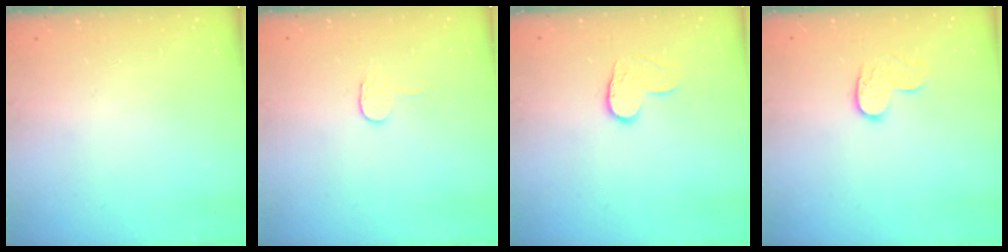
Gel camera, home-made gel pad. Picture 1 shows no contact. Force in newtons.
{"total": 2.7, "press": 2.7, "slide": 0.2}
{"total": 6.9, "press": 6.8, "slide": 0.5}
{"total": 8.0, "press": 8.0, "slide": 0.4}